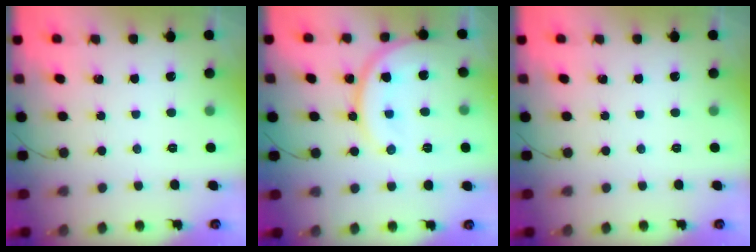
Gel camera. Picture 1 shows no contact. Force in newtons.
{"total": 13.4, "press": 13.3, "slide": 0.9}
{"total": 0.0}